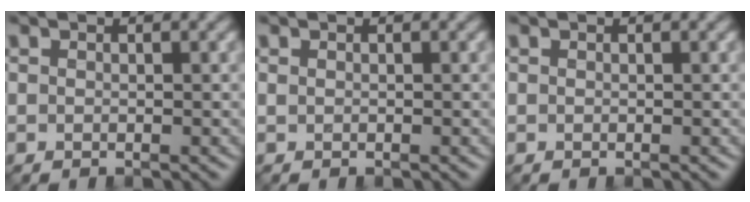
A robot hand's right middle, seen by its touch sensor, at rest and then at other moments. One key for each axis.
{"total": 0.0}
{"total": 0.0}